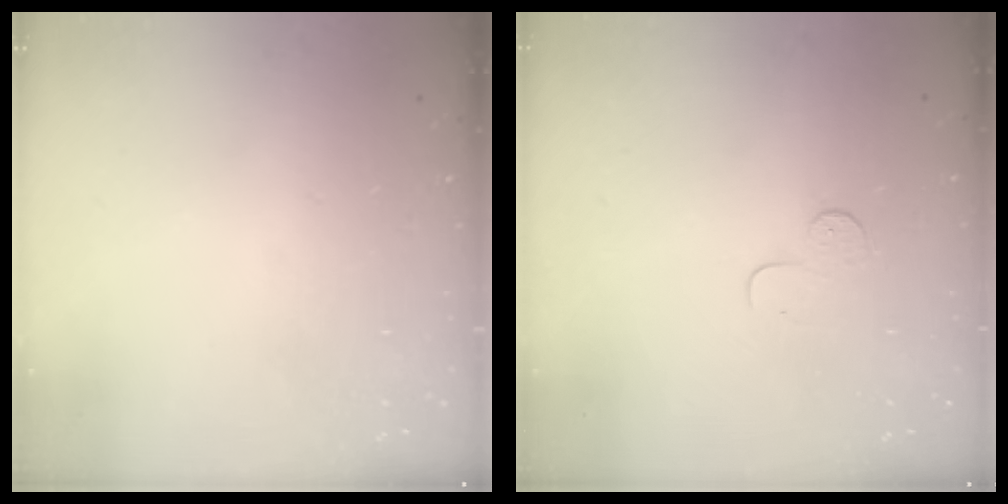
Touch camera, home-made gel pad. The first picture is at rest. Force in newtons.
{"total": 5.0, "press": 4.9, "slide": 0.5}